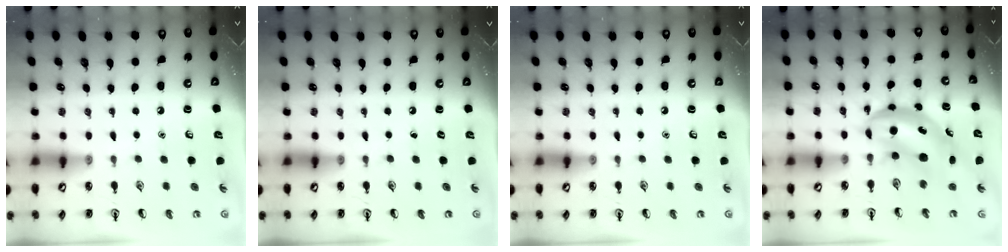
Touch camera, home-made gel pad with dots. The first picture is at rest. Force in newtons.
{"total": 0.0}
{"total": 0.0}
{"total": 6.1, "press": 6.0, "slide": 1.2}